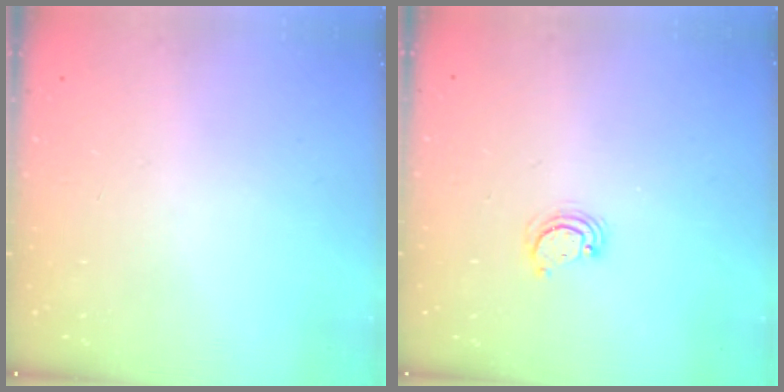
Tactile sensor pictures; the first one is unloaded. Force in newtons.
{"total": 3.3, "press": 3.3, "slide": 0.3}